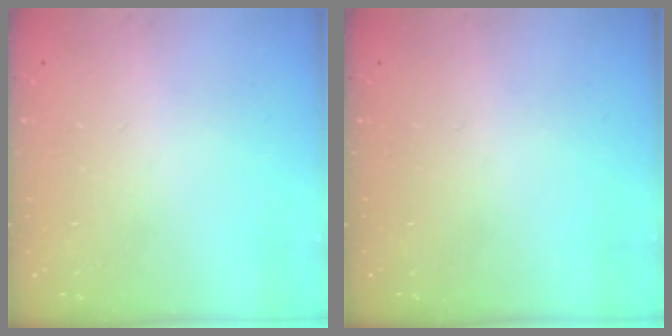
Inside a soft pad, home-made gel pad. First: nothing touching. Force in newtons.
{"total": 0.0}